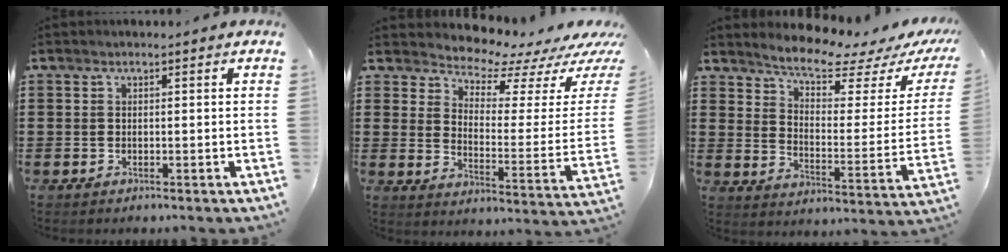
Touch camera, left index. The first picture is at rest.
{"total": 5.1, "force": [5.0, 0.8, 0.9], "torque": [-0.041, -0.049, 0.081]}
{"total": 6.8, "force": [6.1, 0.8, 3.0], "torque": [-0.070, -0.043, 0.100]}